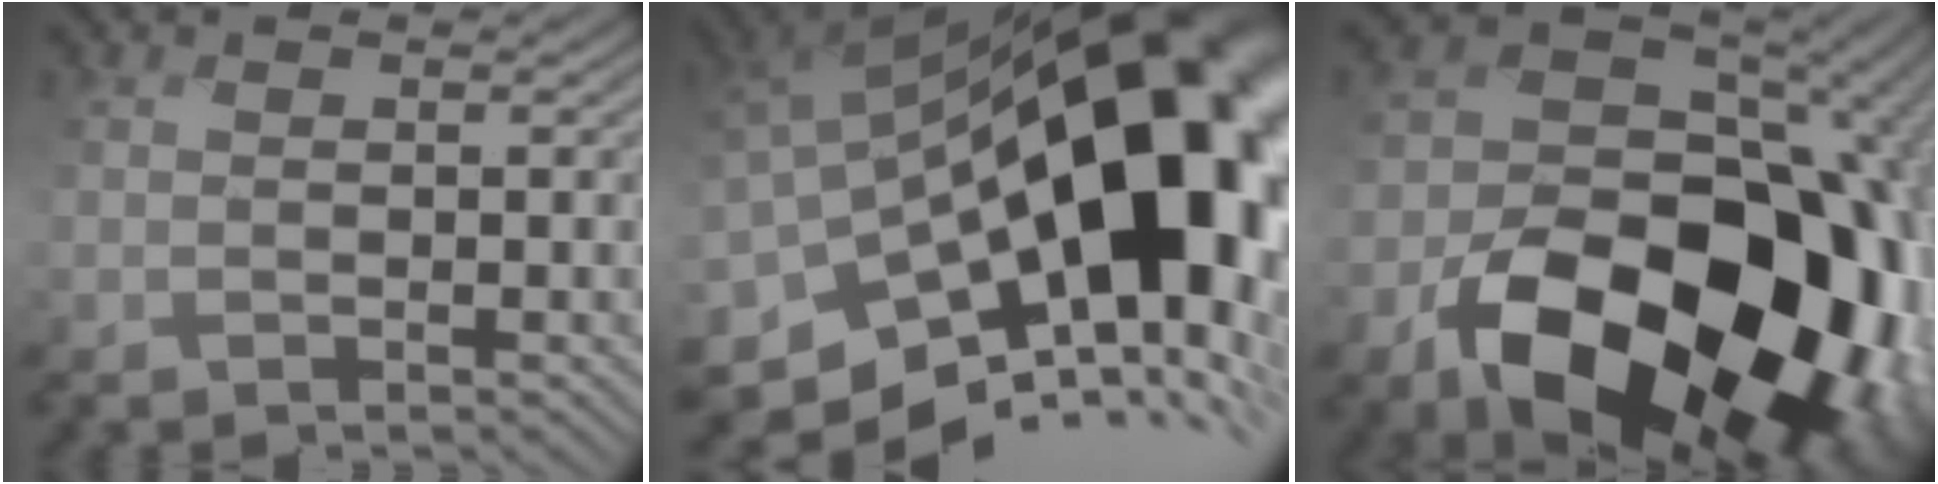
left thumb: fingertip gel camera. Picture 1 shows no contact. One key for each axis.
{"total": 21.5, "fx": -3.7, "fy": 12.1, "fz": 17.4, "tx": -0.283, "ty": -0.046, "tz": -0.042}
{"total": 22.5, "fx": -8.3, "fy": 16.0, "fz": 13.6, "tx": -0.236, "ty": -0.083, "tz": -0.091}